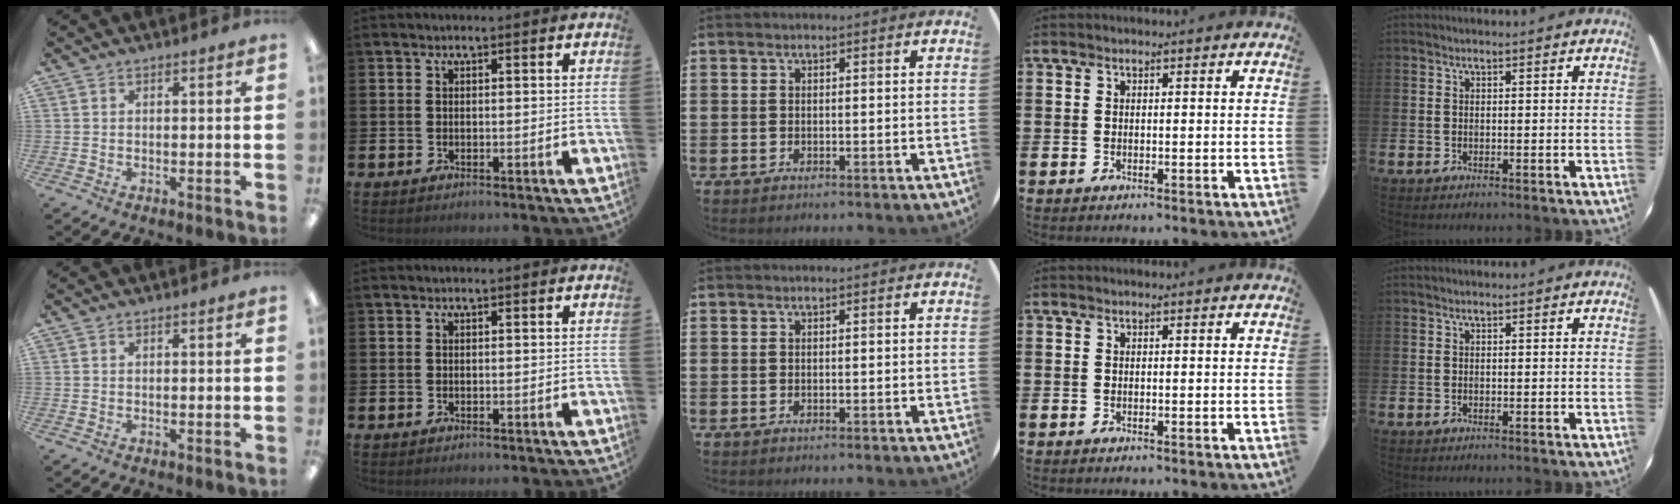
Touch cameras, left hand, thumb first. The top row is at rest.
{}